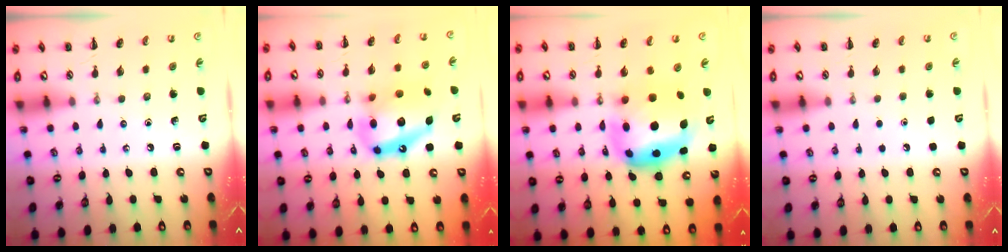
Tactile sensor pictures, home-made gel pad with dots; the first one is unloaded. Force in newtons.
{"total": 17.5, "press": 17.0, "slide": 4.4}
{"total": 11.2, "press": 10.8, "slide": 3.1}
{"total": 1.7, "press": 1.7, "slide": 0.1}